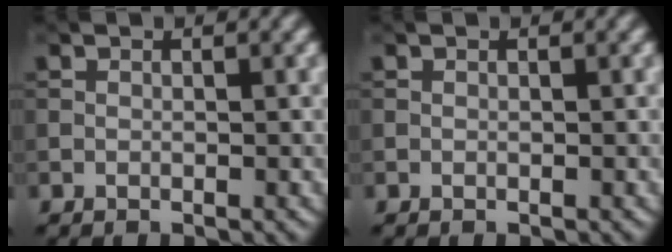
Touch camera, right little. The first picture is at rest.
{"total": 0.0}